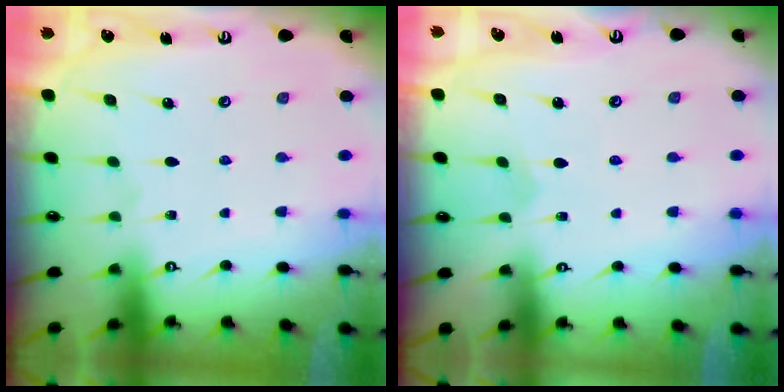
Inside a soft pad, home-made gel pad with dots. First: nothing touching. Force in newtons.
{"total": 0.9, "press": 0.9, "slide": 0.0}